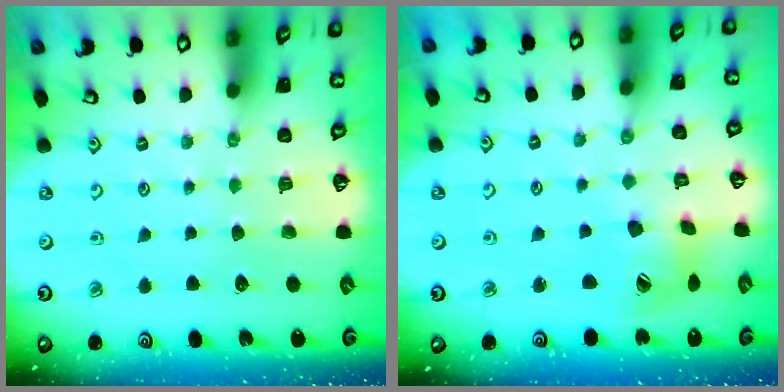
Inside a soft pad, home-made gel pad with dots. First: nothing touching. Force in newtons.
{"total": 11.8, "press": 11.7, "slide": 1.3}